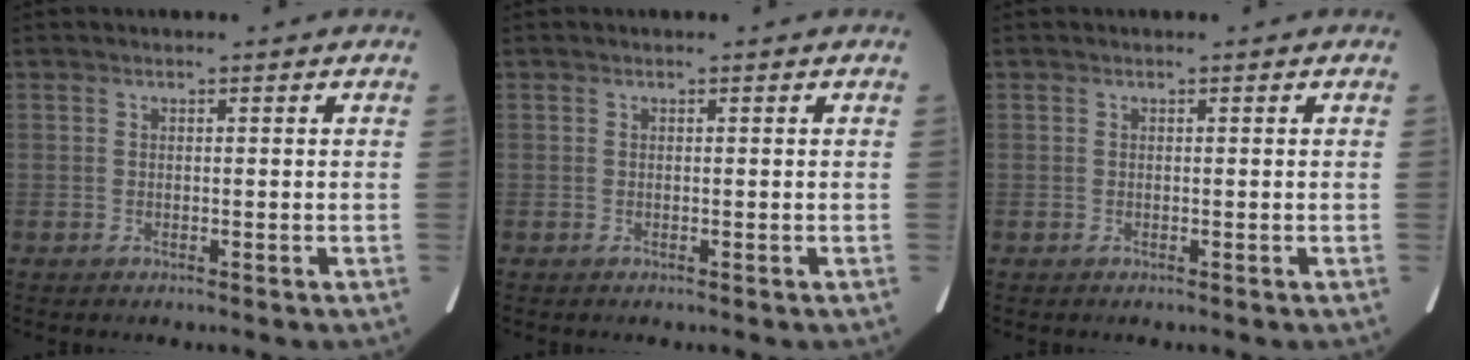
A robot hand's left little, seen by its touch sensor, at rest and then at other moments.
{"total": 0.0}
{"total": 0.0}